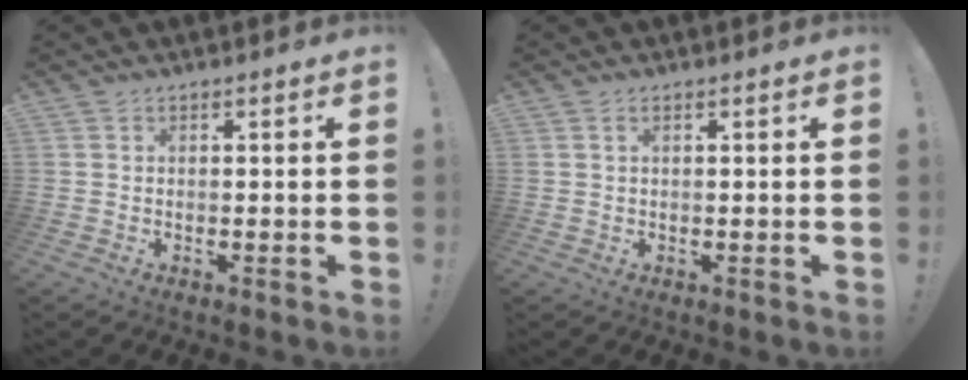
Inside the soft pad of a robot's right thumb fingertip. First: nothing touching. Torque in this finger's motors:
{"motor_torque": [-0.19, -0.10, -0.21, 0.16, -0.02]}